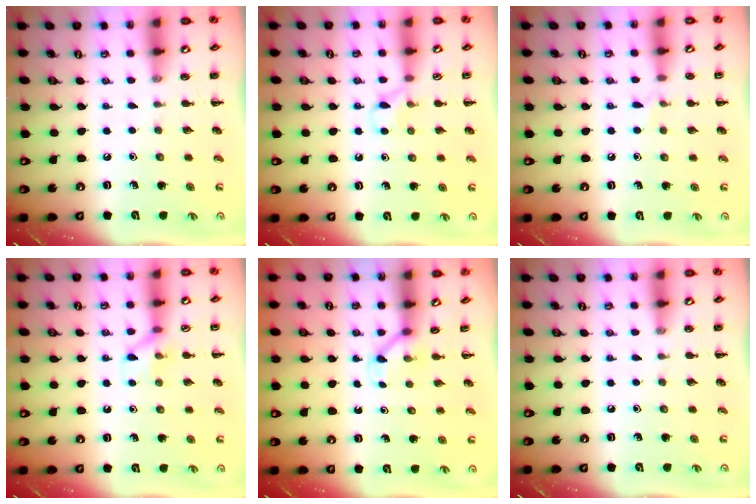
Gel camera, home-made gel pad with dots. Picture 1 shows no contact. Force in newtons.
{"total": 5.9, "press": 5.7, "slide": 1.8}
{"total": 4.8, "press": 4.5, "slide": 1.6}
{"total": 6.9, "press": 6.8, "slide": 0.9}
{"total": 2.8, "press": 2.7, "slide": 0.9}
{"total": 0.0}